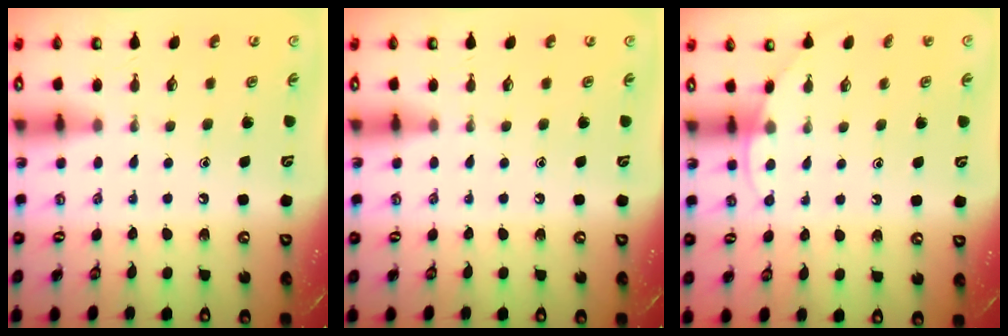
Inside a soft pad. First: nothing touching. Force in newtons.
{"total": 0.0}
{"total": 5.1, "press": 5.1, "slide": 0.5}